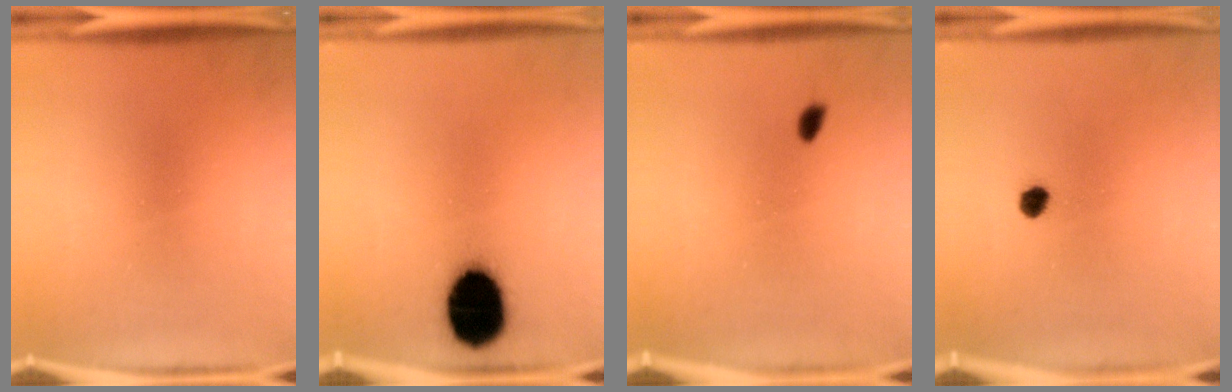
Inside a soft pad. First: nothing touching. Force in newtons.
{"total": 16.4}
{"total": 1.5}
{"total": 2.2}